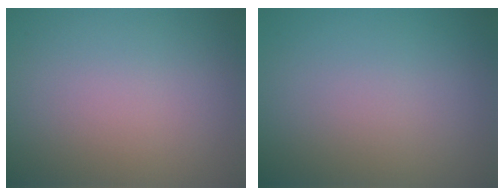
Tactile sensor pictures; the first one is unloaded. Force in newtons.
{"total": 0.0}